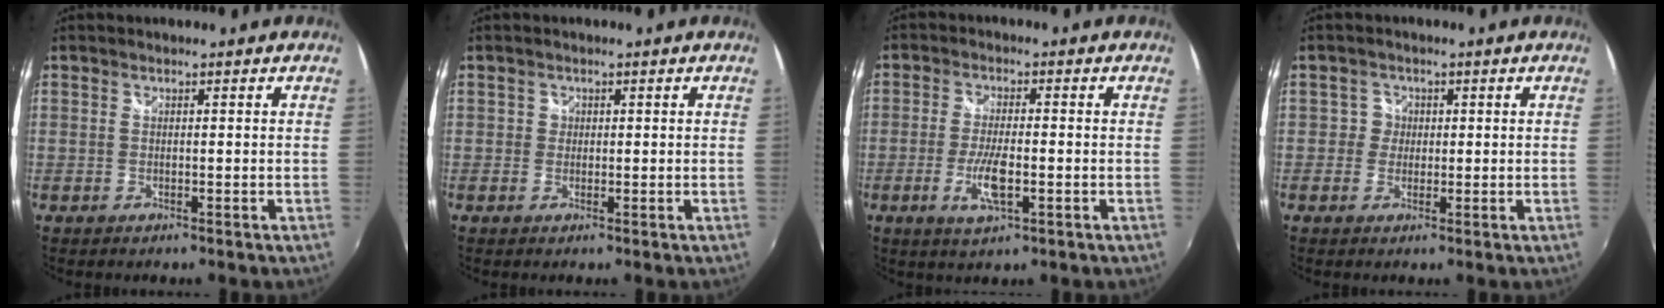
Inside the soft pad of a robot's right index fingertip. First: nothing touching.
{"total": 1.2, "force": [-0.1, 1.2, 0.1], "torque": [0.001, 0.000, -0.004]}
{"total": 6.3, "force": [-2.0, 1.5, 5.8], "torque": [-0.120, -0.007, -0.036]}
{"total": 2.4, "force": [-0.1, 2.4, -0.2], "torque": [0.007, 0.010, -0.005]}